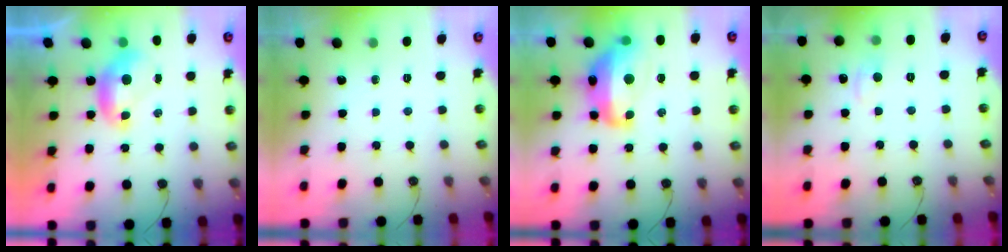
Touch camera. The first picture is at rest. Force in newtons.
{"total": 0.0}
{"total": 8.7, "press": 8.5, "slide": 1.4}
{"total": 0.9, "press": 0.4, "slide": 0.8}